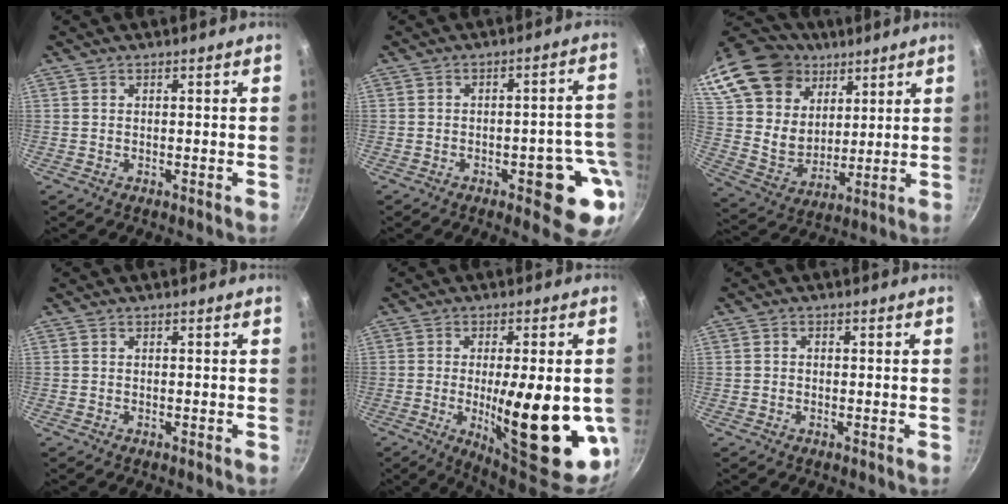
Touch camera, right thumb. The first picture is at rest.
{"total": 11.6, "force": [-4.4, 4.6, 9.7], "torque": [-0.065, 0.028, -0.053]}
{"total": 27.2, "force": [14.5, 19.3, 12.5], "torque": [-0.263, 0.003, 0.276]}
{"total": 0.0}
{"total": 22.1, "force": [-3.4, 7.1, 20.6], "torque": [-0.269, -0.014, -0.036]}
{"total": 0.8, "force": [-0.1, 0.7, 0.4], "torque": [-0.006, 0.004, -0.002]}